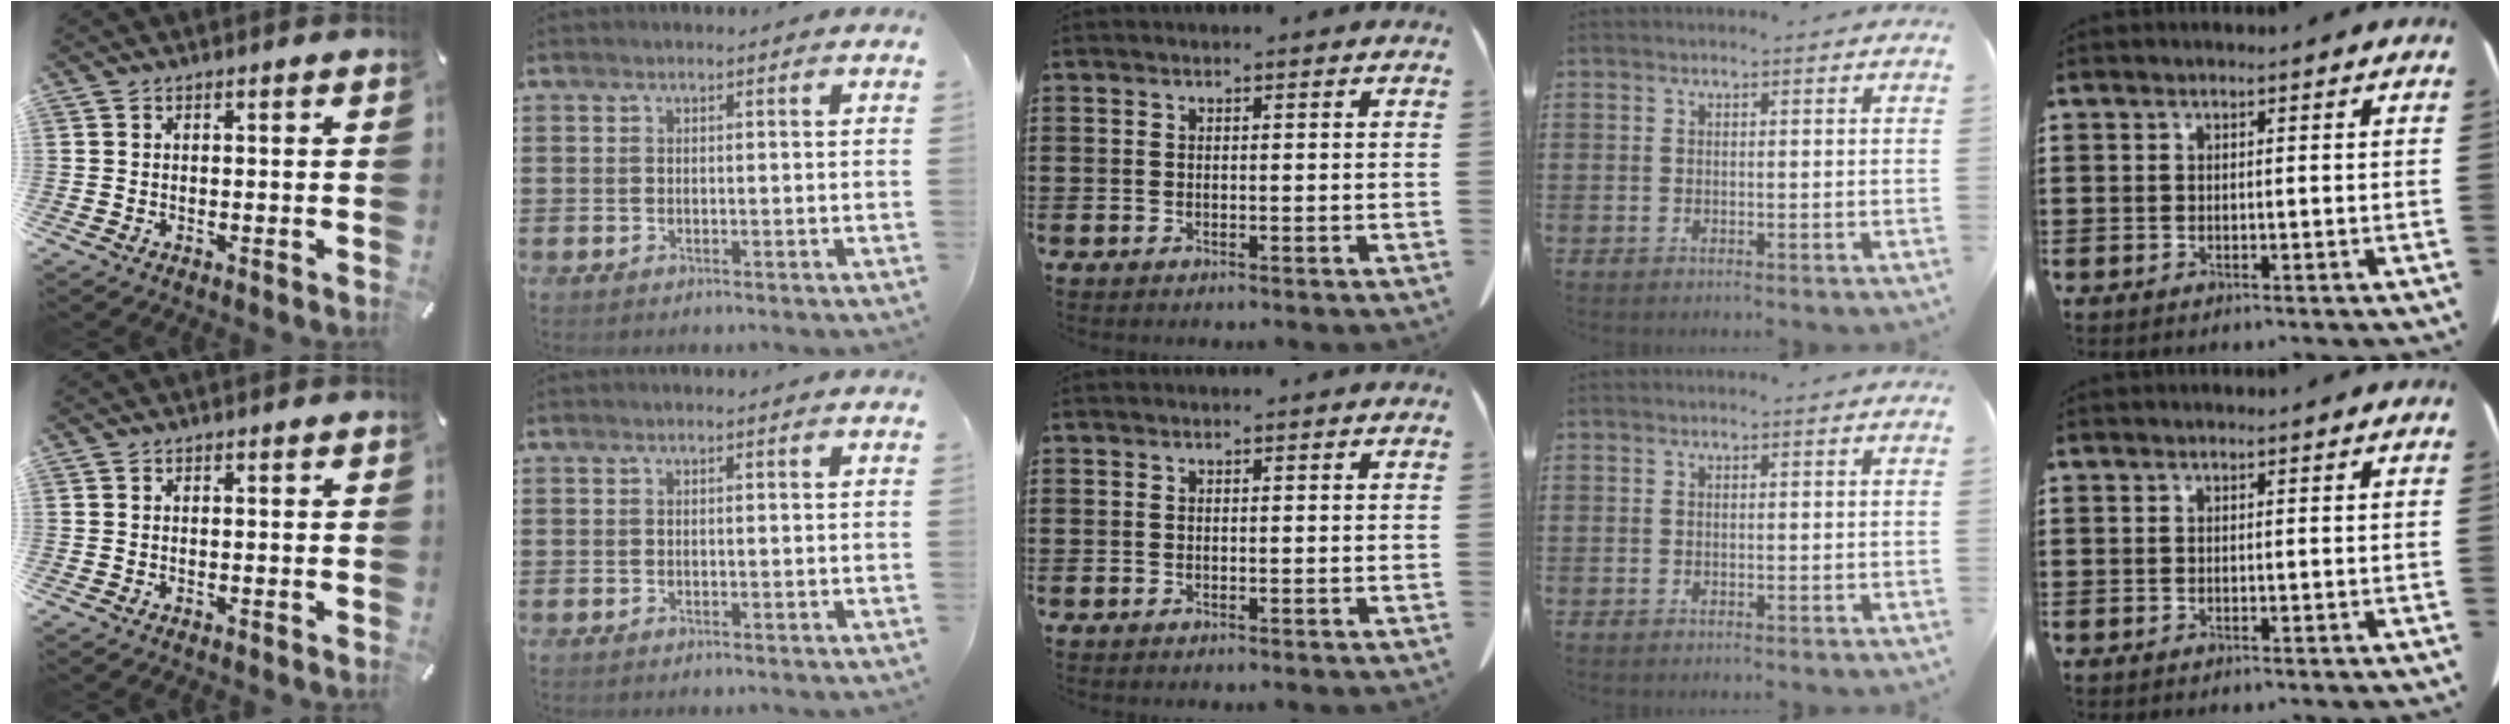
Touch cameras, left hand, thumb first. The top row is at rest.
{}